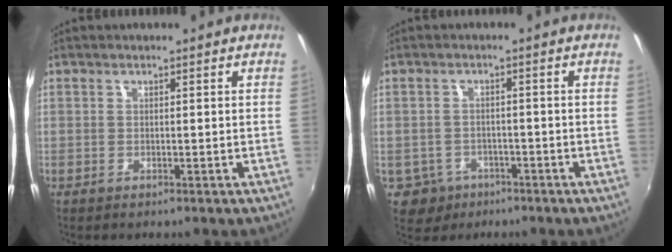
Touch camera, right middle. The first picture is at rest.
{"total": 5.6, "force": [-2.8, 4.7, 1.2], "torque": [-0.038, -0.001, -0.036]}